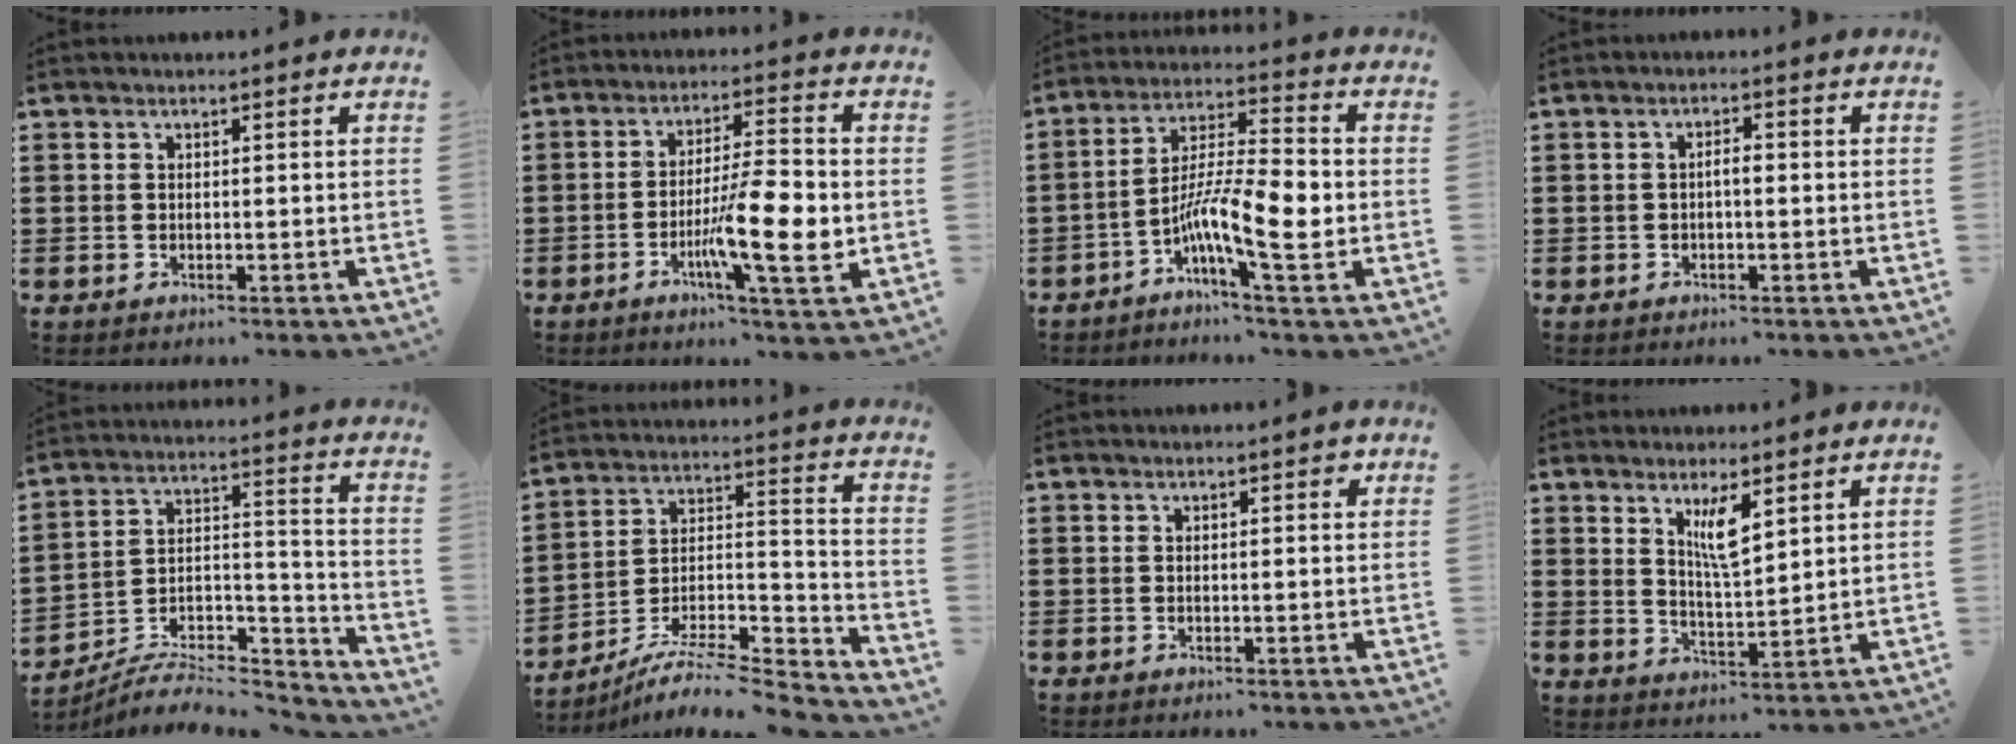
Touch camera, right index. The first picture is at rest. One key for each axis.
{"total": 10.9, "fx": -2.4, "fy": 1.6, "fz": 10.5, "tx": -0.186, "ty": -0.012, "tz": -0.046}
{"total": 10.2, "fx": -3.2, "fy": 2.0, "fz": 9.5, "tx": -0.188, "ty": -0.006, "tz": -0.061}
{"total": 1.6, "fx": -0.3, "fy": 0.5, "fz": 1.5, "tx": -0.029, "ty": 0.002, "tz": -0.006}
{"total": 7.0, "fx": -6.5, "fy": 1.8, "fz": 1.9, "tx": -0.028, "ty": 0.012, "tz": -0.127}
{"total": 8.2, "fx": -7.1, "fy": 1.4, "fz": 3.7, "tx": -0.053, "ty": 0.009, "tz": -0.138}
{"total": 1.0, "fx": 0.5, "fy": 0.5, "fz": 0.6, "tx": -0.004, "ty": 0.003, "tz": 0.007}
{"total": 5.7, "fx": 3.0, "fy": 1.5, "fz": 4.6, "tx": -0.090, "ty": 0.001, "tz": 0.050}